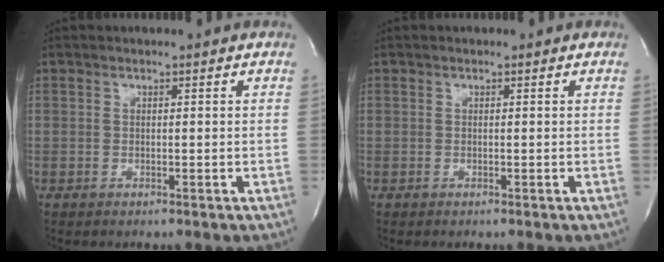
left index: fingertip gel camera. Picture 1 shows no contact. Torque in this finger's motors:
{"motor_torque": [0.17, -0.05, 0.04, 0.00]}